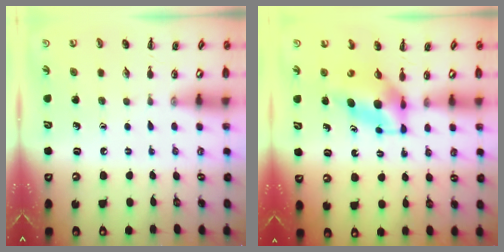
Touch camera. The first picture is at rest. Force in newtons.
{"total": 5.3, "press": 5.2, "slide": 1.1}